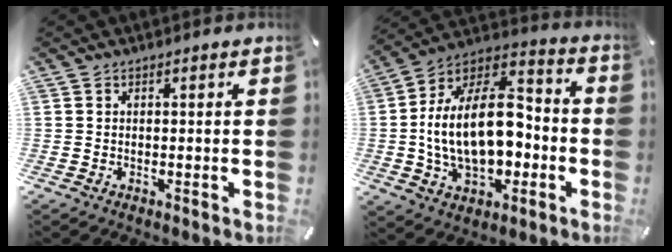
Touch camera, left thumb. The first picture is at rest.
{"total": 21.9, "force": [-1.8, 13.7, 17.0], "torque": [-0.296, 0.000, -0.030]}